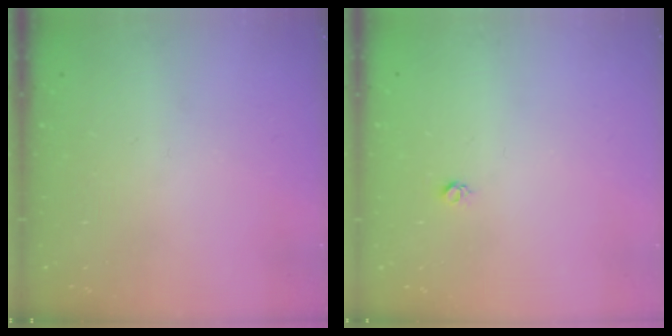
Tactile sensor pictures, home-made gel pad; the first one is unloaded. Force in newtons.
{"total": 3.0, "press": 2.9, "slide": 0.4}